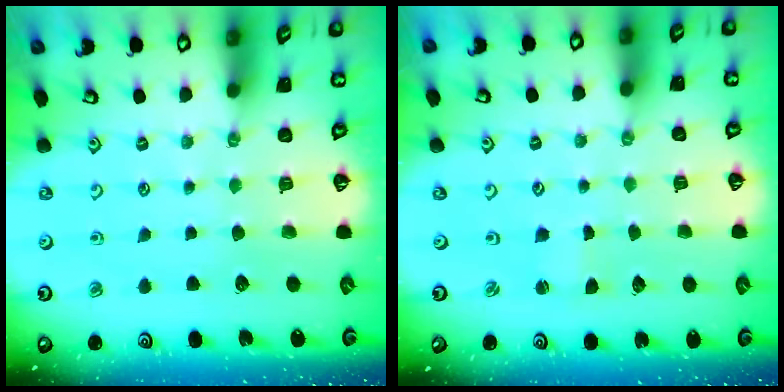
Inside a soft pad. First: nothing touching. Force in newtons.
{"total": 0.6, "press": 0.6, "slide": 0.0}